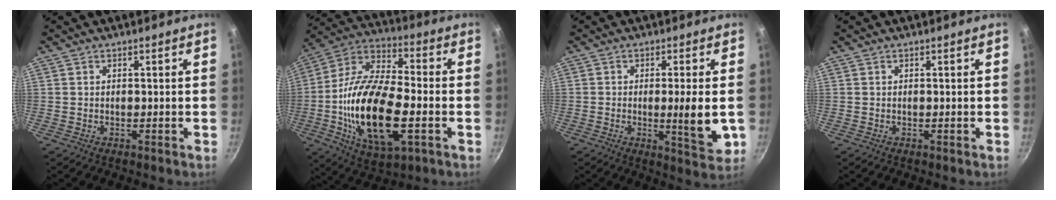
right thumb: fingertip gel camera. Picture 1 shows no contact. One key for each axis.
{"total": 23.2, "fx": -4.6, "fy": 10.4, "fz": 20.2, "tx": -0.380, "ty": 0.019, "tz": -0.093}
{"total": 8.0, "fx": -0.7, "fy": 1.5, "fz": 7.8, "tx": -0.114, "ty": -0.011, "tz": -0.009}
{"total": 0.0}